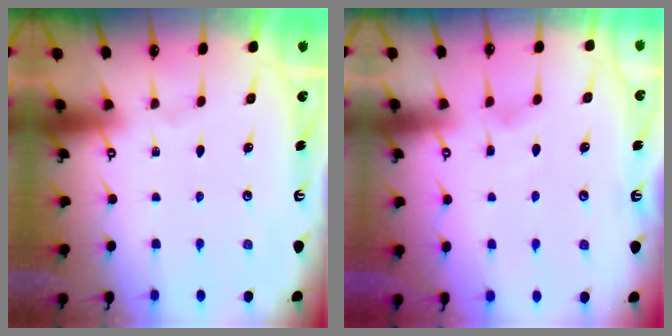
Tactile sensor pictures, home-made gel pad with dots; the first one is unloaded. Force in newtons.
{"total": 2.2, "press": 2.2, "slide": 0.5}